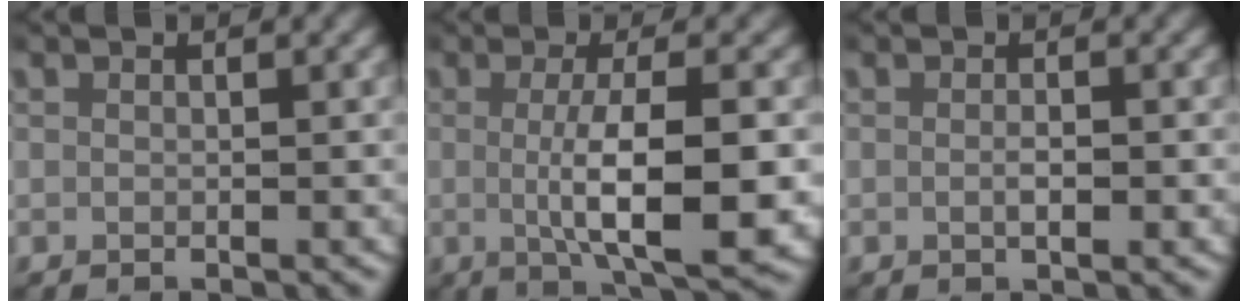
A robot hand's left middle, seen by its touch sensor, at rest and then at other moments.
{"total": 6.9, "force": [-0.7, 1.5, 6.6], "torque": [-0.108, -0.008, -0.008]}
{"total": 1.2, "force": [-0.2, 0.4, 1.0], "torque": [-0.018, -0.001, -0.004]}